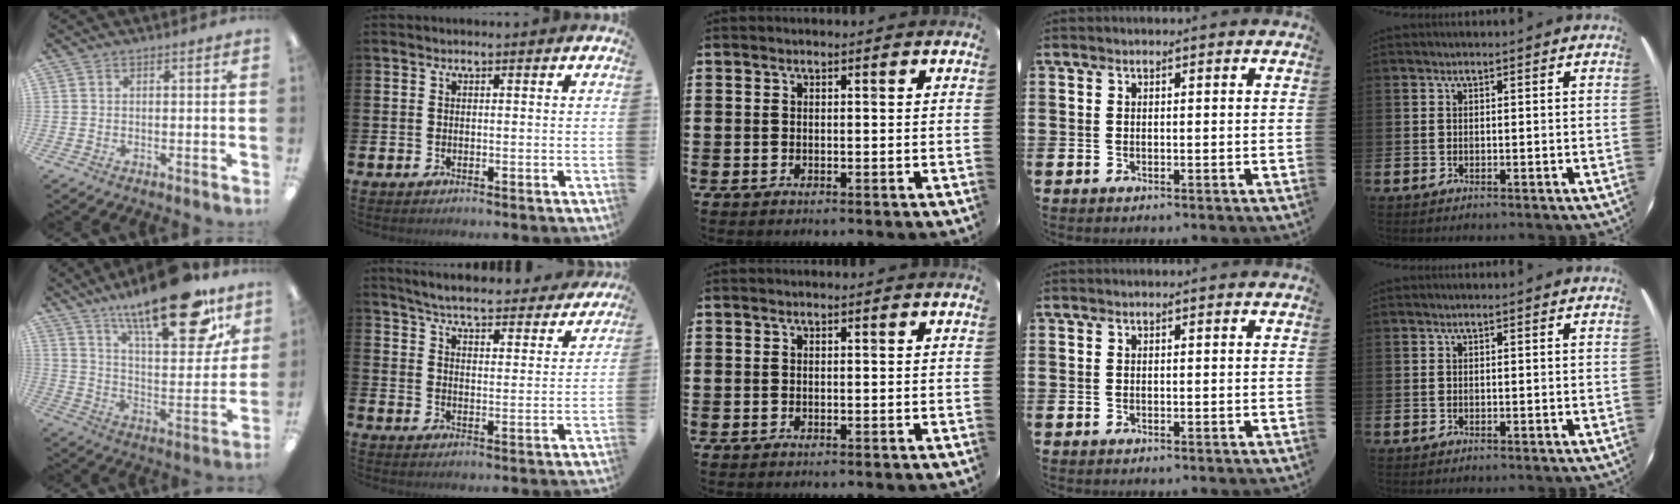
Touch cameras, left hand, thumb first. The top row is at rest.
{"thumb": {"total": 24.8, "force": [17.1, 8.0, 16.1], "torque": [-0.236, -0.105, 0.275]}, "index": {"total": 5.7, "force": [5.5, 0.5, 1.5], "torque": [-0.048, -0.038, 0.091]}}